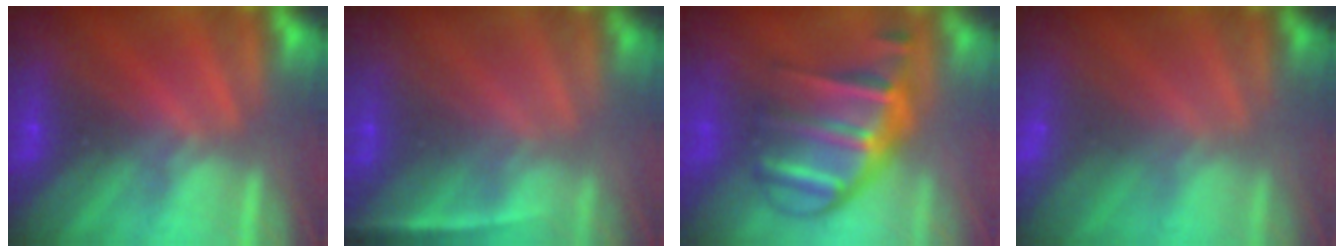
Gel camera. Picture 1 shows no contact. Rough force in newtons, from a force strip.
{"total": 1.4}
{"total": 9.3}
{"total": 2.9}